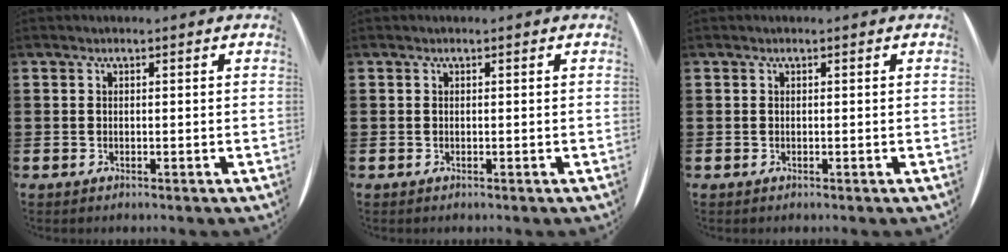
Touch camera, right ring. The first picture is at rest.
{"total": 0.0}
{"total": 0.0}